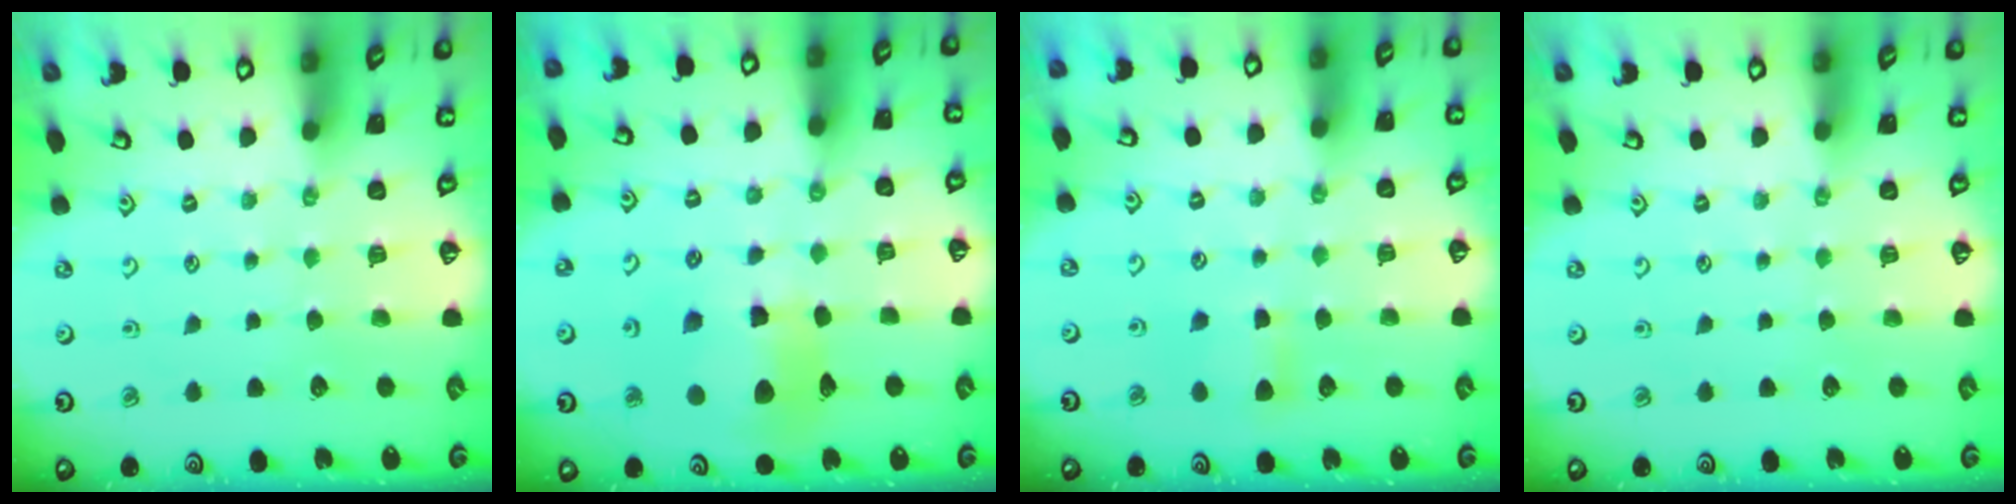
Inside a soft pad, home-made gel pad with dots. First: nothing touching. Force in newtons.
{"total": 13.5, "press": 13.4, "slide": 1.8}
{"total": 6.4, "press": 6.4, "slide": 0.7}
{"total": 0.0}